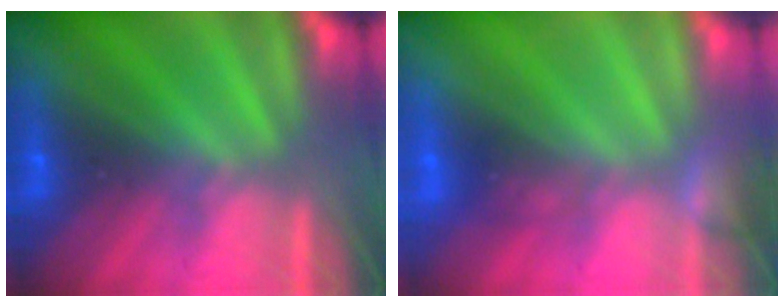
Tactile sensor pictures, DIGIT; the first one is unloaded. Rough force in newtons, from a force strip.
{"total": 2.4}